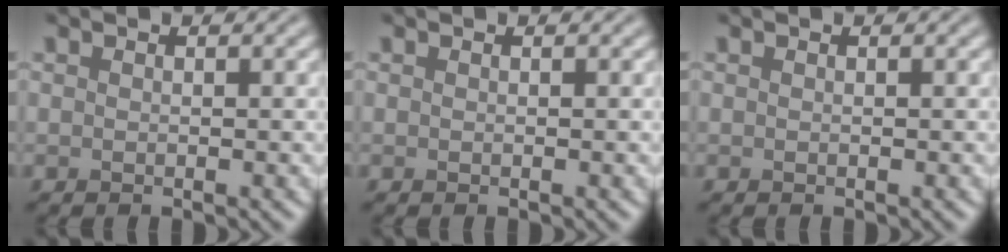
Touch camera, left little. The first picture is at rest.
{"total": 0.0}
{"total": 0.0}